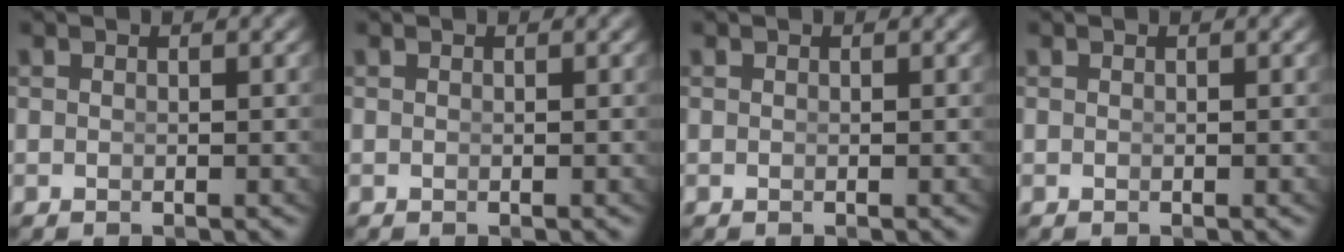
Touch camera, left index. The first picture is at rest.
{"total": 0.0}
{"total": 0.0}
{"total": 0.0}